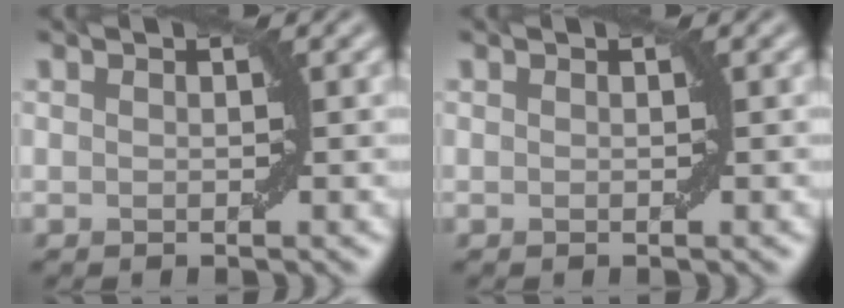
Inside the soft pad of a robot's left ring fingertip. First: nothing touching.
{"total": 0.0}